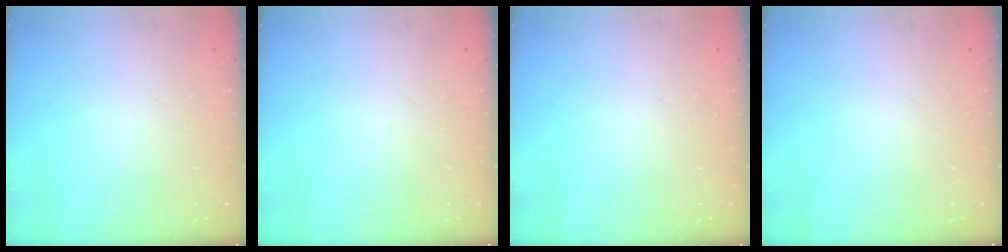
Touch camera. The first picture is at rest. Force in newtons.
{"total": 0.0}
{"total": 0.0}
{"total": 0.0}